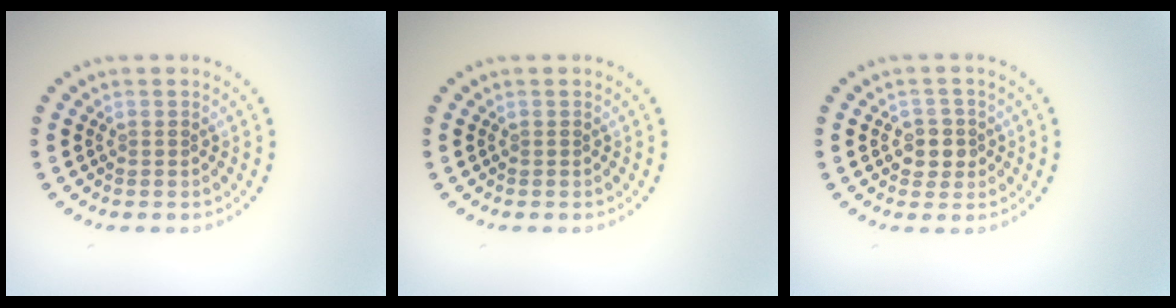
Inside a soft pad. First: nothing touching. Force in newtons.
{"total": 0.0}
{"total": 2.1, "press": 2.0, "slide": 0.7}